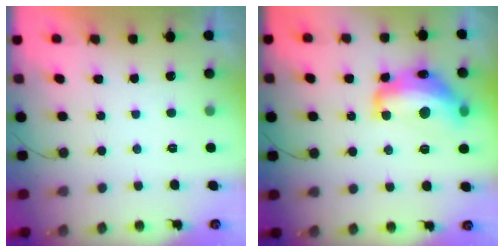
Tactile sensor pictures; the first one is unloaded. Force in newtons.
{"total": 16.5, "press": 16.4, "slide": 1.0}